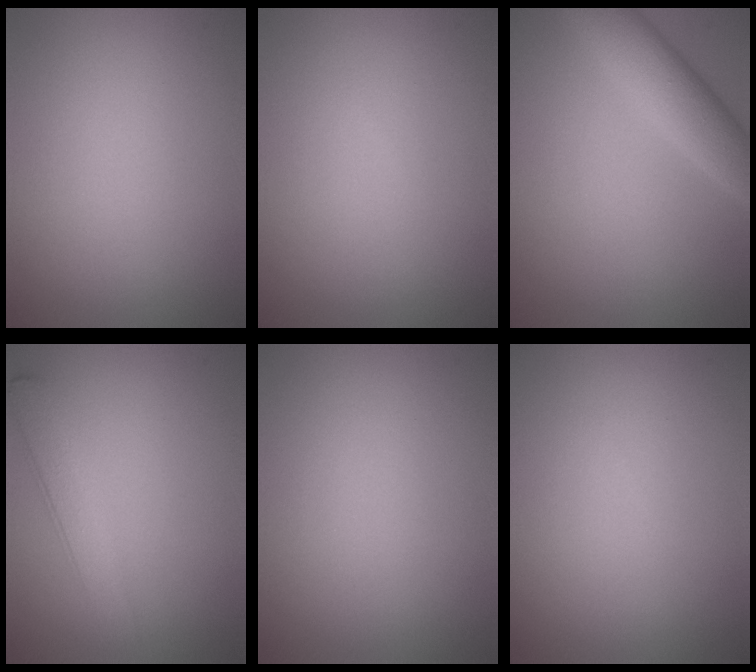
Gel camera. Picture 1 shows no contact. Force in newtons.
{"total": 0.0}
{"total": 4.4, "press": 4.4, "slide": 0.1}
{"total": 2.6, "press": 2.6, "slide": 0.1}
{"total": 0.0}
{"total": 0.0}